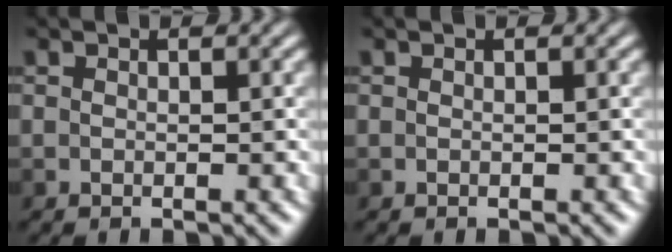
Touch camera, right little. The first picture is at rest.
{"total": 0.0}